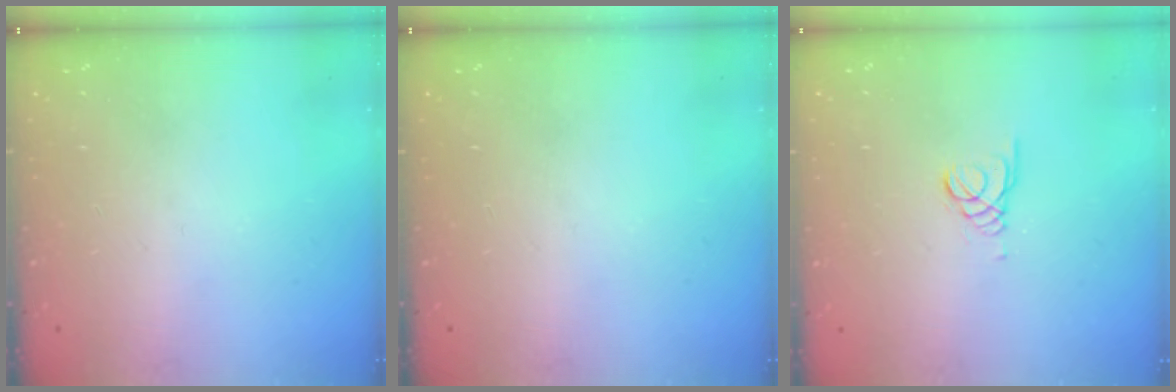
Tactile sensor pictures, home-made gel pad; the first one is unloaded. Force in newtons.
{"total": 0.0}
{"total": 1.0, "press": 1.0, "slide": 0.1}